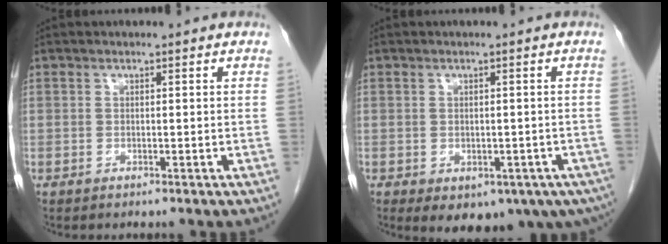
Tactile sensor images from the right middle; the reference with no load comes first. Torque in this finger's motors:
{"motor_torque": [1.31, -0.83, 0.16, 0.04]}